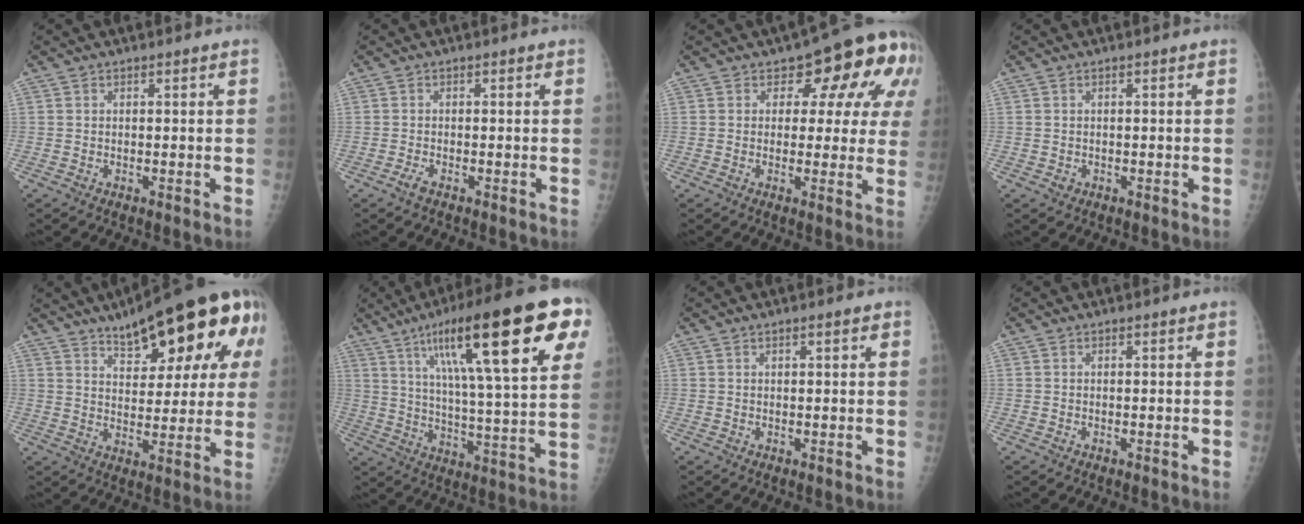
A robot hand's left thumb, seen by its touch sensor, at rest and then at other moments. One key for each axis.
{"total": 1.2, "fx": -0.9, "fy": 0.2, "fz": 0.7, "tx": -0.020, "ty": -0.001, "tz": -0.020}
{"total": 12.9, "fx": 4.9, "fy": 7.5, "fz": 9.3, "tx": -0.057, "ty": -0.011, "tz": 0.047}
{"total": 0.7, "fx": -0.3, "fy": 0.7, "fz": 0.1, "tx": 0.005, "ty": 0.002, "tz": -0.002}
{"total": 20.6, "fx": 10.3, "fy": 7.4, "fz": 16.2, "tx": -0.195, "ty": -0.018, "tz": 0.143}
{"total": 28.2, "fx": 12.9, "fy": 5.6, "fz": 24.4, "tx": -0.364, "ty": -0.006, "tz": 0.199}
{"total": 1.4, "fx": 0.7, "fy": 0.3, "fz": 1.2, "tx": -0.017, "ty": 0.001, "tz": 0.009}
{"total": 0.0}